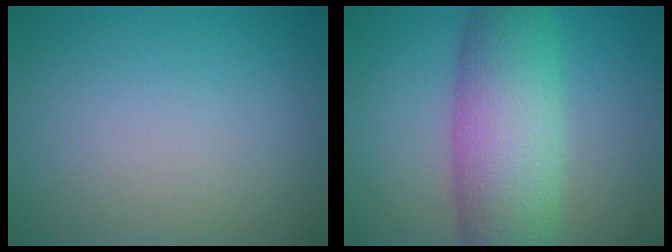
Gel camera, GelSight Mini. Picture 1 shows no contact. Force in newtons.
{"total": 9.4, "press": 9.4, "slide": 0.1}